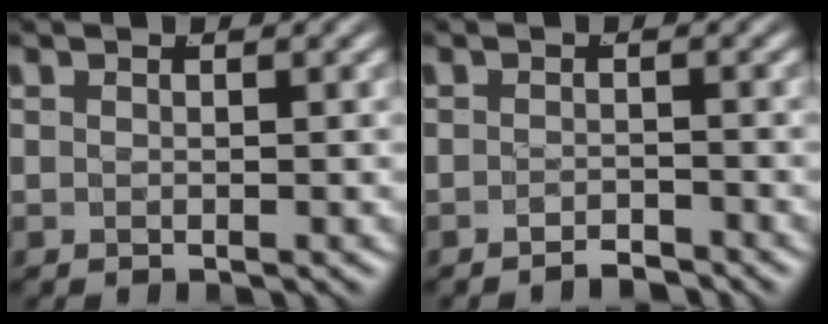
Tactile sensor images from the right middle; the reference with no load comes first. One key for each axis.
{"total": 2.0, "fx": -2.0, "fy": -0.1, "fz": 0.2, "tx": -0.001, "ty": -0.005, "tz": -0.034}